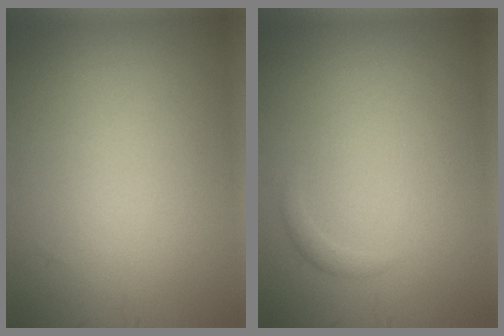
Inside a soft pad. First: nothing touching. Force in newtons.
{"total": 0.7, "press": 0.7, "slide": 0.1}